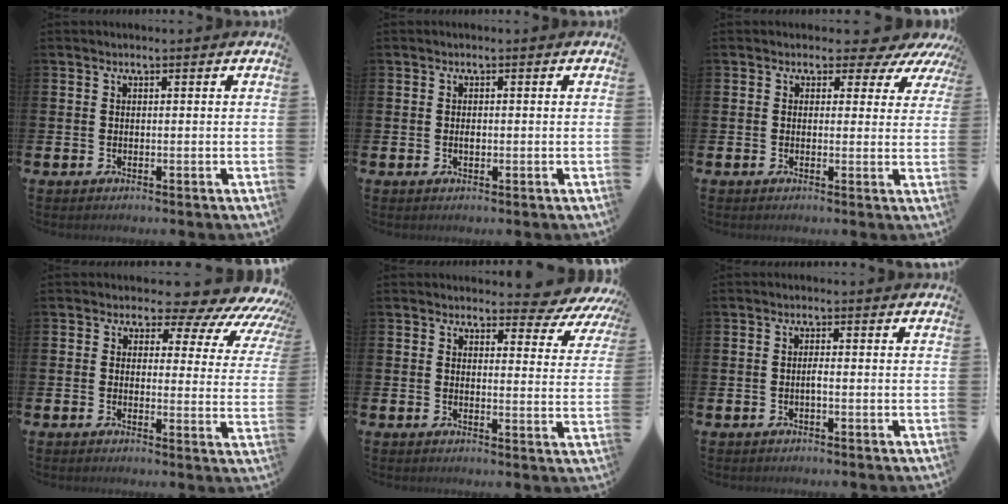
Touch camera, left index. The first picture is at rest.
{"total": 0.9, "force": [-0.1, 0.6, 0.8], "torque": [-0.015, 0.004, -0.003]}
{"total": 2.9, "force": [1.8, 2.0, 1.0], "torque": [-0.013, -0.015, 0.019]}
{"total": 5.6, "force": [4.4, 2.9, 1.9], "torque": [-0.029, -0.052, 0.062]}
{"total": 3.8, "force": [3.5, 1.3, 0.7], "torque": [-0.005, -0.032, 0.055]}
{"total": 0.8, "force": [-0.3, 0.0, 0.8], "torque": [-0.015, -0.003, -0.004]}